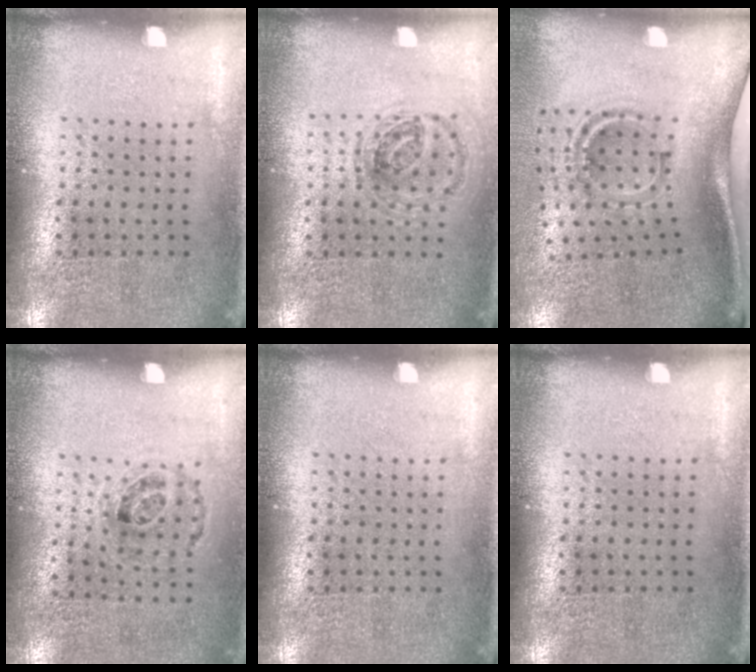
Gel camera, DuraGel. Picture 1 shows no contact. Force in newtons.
{"total": 0.9, "press": 0.9, "slide": 0.3}
{"total": 1.9, "press": 1.2, "slide": 1.5}
{"total": 1.0, "press": 0.6, "slide": 0.8}
{"total": 0.0}
{"total": 0.0}